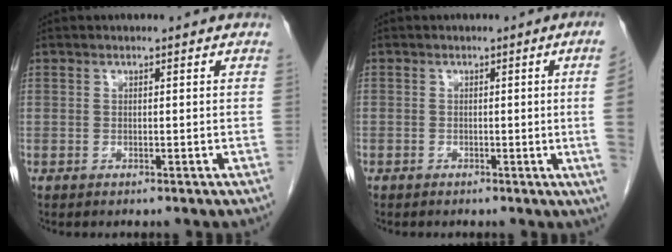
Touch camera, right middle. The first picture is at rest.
{"total": 5.2, "force": [-0.5, -2.0, 4.8], "torque": [-0.047, -0.009, -0.007]}